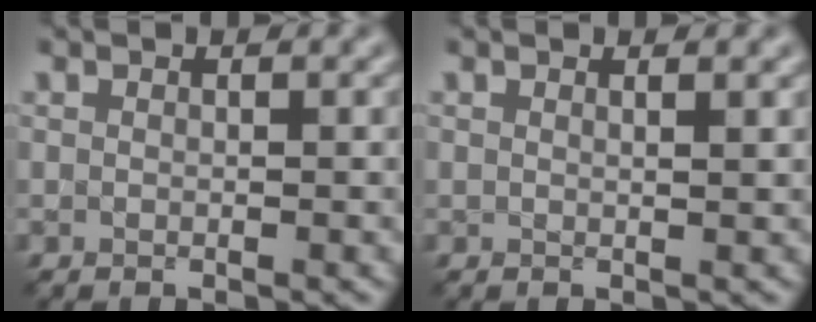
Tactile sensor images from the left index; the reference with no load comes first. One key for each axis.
{"total": 0.9, "fx": 0.7, "fy": 0.3, "fz": 0.6, "tx": -0.002, "ty": 0.002, "tz": 0.007}